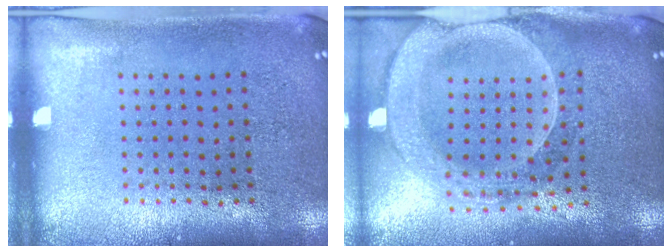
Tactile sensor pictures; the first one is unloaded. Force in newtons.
{"total": 2.6, "press": 2.3, "slide": 1.2}